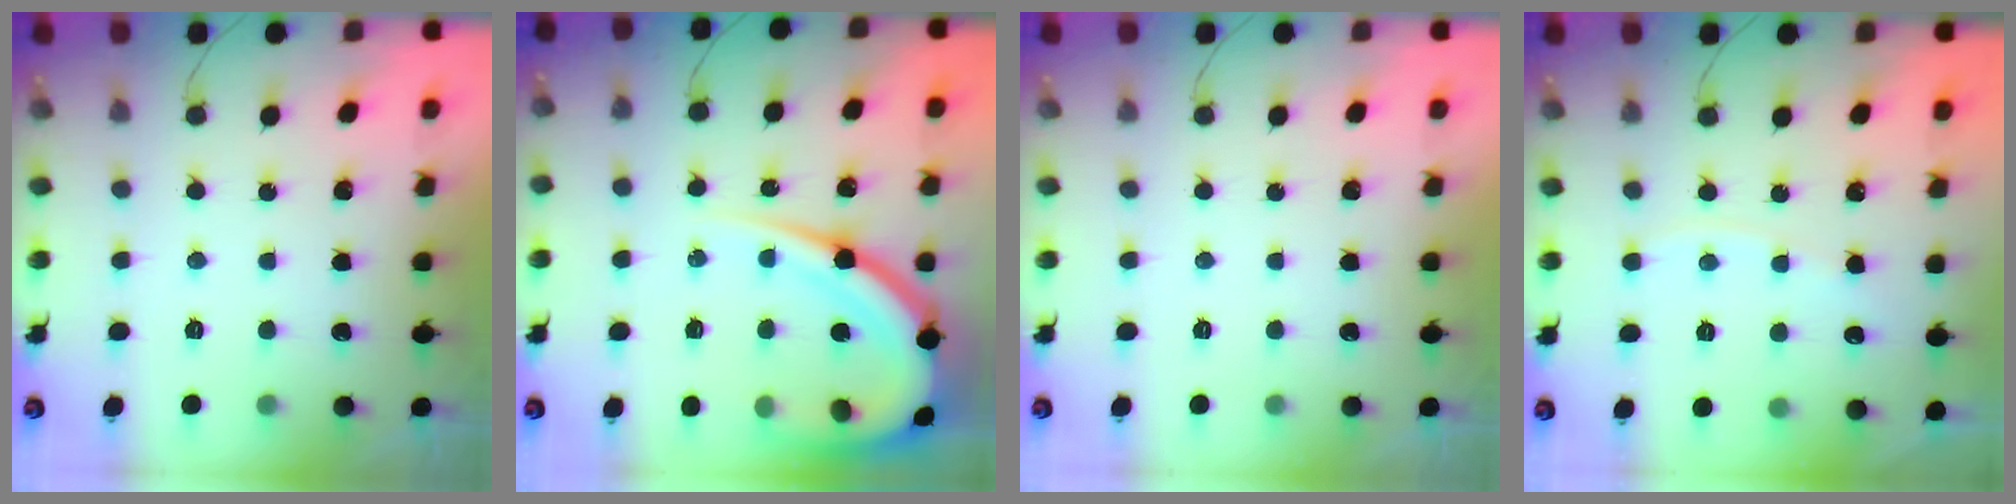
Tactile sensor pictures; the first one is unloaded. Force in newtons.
{"total": 19.8, "press": 19.7, "slide": 1.7}
{"total": 0.0}
{"total": 2.0, "press": 2.0, "slide": 0.4}